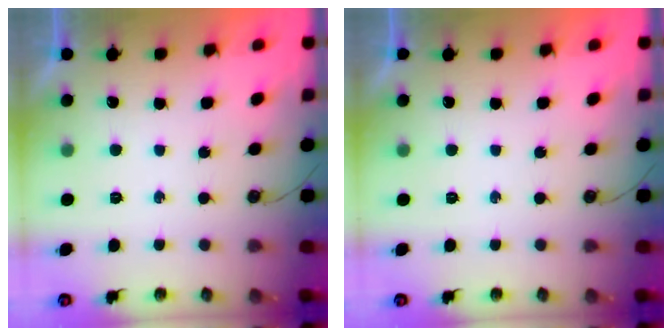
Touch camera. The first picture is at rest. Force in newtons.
{"total": 0.0}